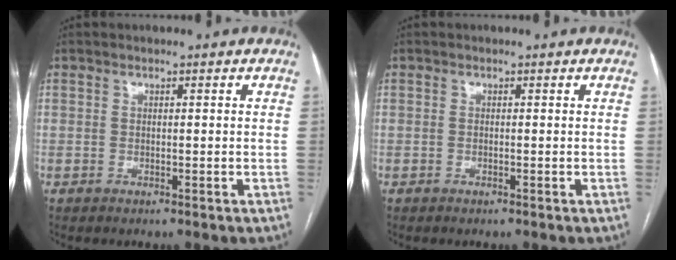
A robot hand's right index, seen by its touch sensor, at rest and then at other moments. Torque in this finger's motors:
{"motor_torque": [-0.03, -0.05, 0.04, 0.01]}